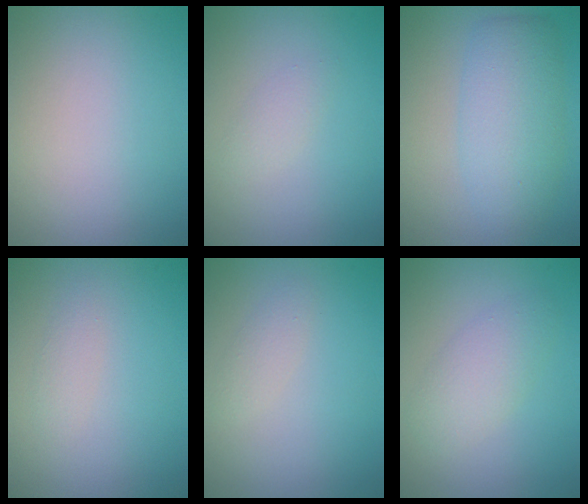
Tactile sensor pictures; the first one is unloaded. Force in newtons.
{"total": 1.1, "press": 1.1, "slide": 0.1}
{"total": 5.0, "press": 5.0, "slide": 0.2}
{"total": 0.9, "press": 0.9, "slide": 0.0}
{"total": 1.1, "press": 1.1, "slide": 0.1}
{"total": 2.7, "press": 2.7, "slide": 0.1}